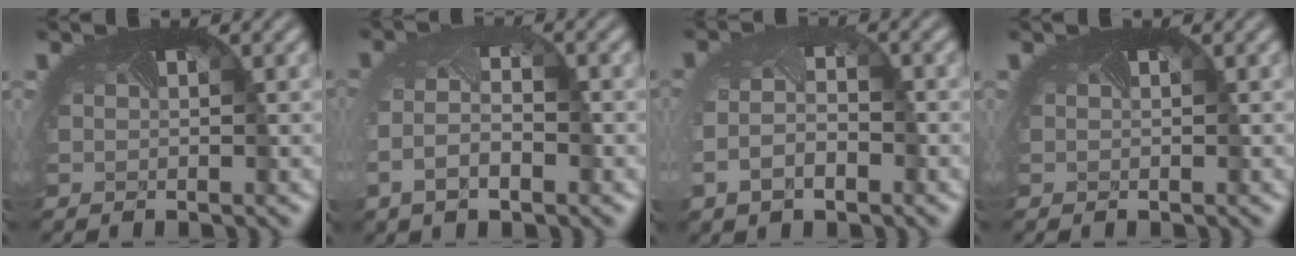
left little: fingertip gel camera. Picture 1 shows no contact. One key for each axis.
{"total": 3.9, "fx": -1.3, "fy": 1.7, "fz": 3.2, "tx": -0.070, "ty": -0.005, "tz": -0.023}
{"total": 3.4, "fx": -1.3, "fy": 1.9, "fz": 2.5, "tx": -0.057, "ty": -0.009, "tz": -0.021}
{"total": 0.0}